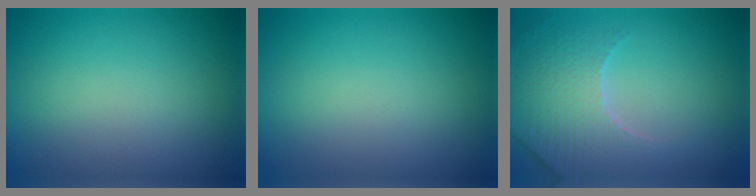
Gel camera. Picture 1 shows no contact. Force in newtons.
{"total": 0.0}
{"total": 4.4, "press": 4.3, "slide": 0.8}